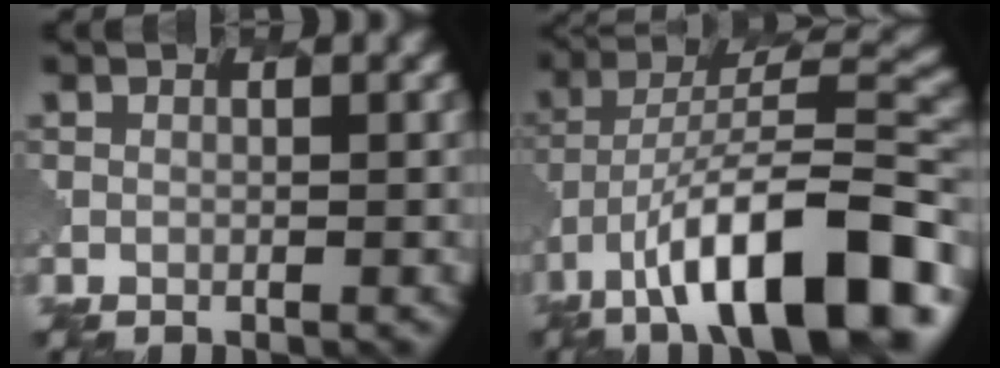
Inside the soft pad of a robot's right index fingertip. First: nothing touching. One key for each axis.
{"total": 14.6, "fx": -7.9, "fy": 4.8, "fz": 11.2, "tx": -0.176, "ty": 0.020, "tz": -0.128}